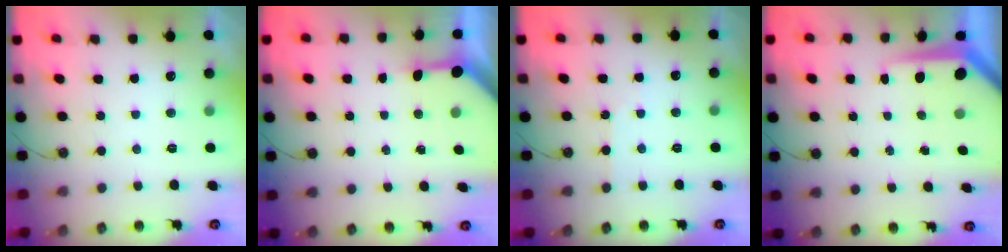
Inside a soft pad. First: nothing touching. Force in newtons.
{"total": 3.4, "press": 3.4, "slide": 0.3}
{"total": 2.2, "press": 2.1, "slide": 0.4}
{"total": 7.2, "press": 7.2, "slide": 0.5}